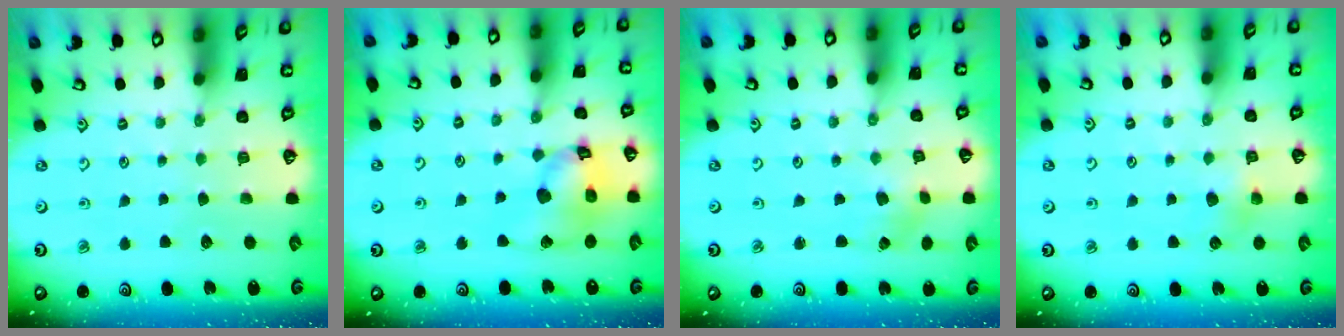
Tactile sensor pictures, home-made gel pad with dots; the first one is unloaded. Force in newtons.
{"total": 15.4, "press": 15.3, "slide": 2.1}
{"total": 2.4, "press": 2.3, "slide": 0.4}
{"total": 4.2, "press": 4.2, "slide": 0.5}